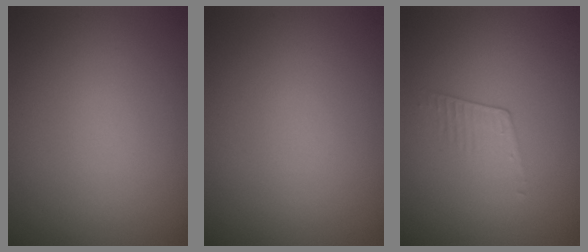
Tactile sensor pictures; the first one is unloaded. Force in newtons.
{"total": 0.0}
{"total": 1.1, "press": 0.4, "slide": 1.1}